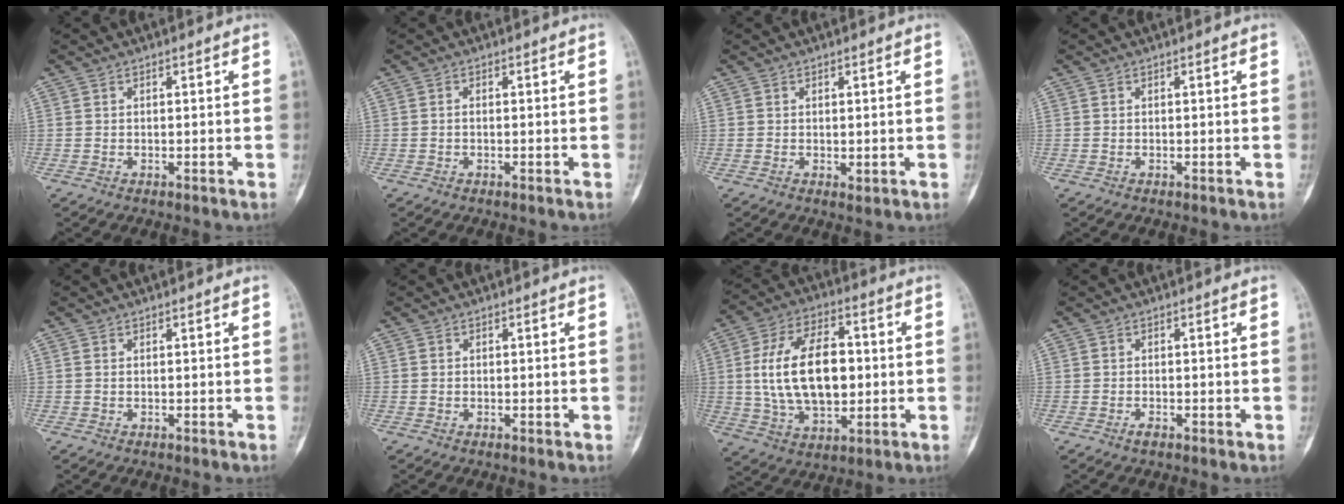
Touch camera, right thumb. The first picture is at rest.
{"total": 0.6, "force": [-0.2, 0.3, 0.4], "torque": [-0.009, 0.001, -0.006]}
{"total": 1.1, "force": [0.0, 0.7, 0.9], "torque": [-0.013, -0.004, 0.003]}
{"total": 0.0}
{"total": 0.0}
{"total": 0.6, "force": [0.0, 0.5, 0.3], "torque": [-0.006, 0.000, -0.001]}
{"total": 18.6, "force": [0.8, 10.8, 15.1], "torque": [-0.249, 0.012, 0.018]}
{"total": 1.3, "force": [-0.7, 0.6, 0.9], "torque": [-0.017, 0.000, -0.015]}